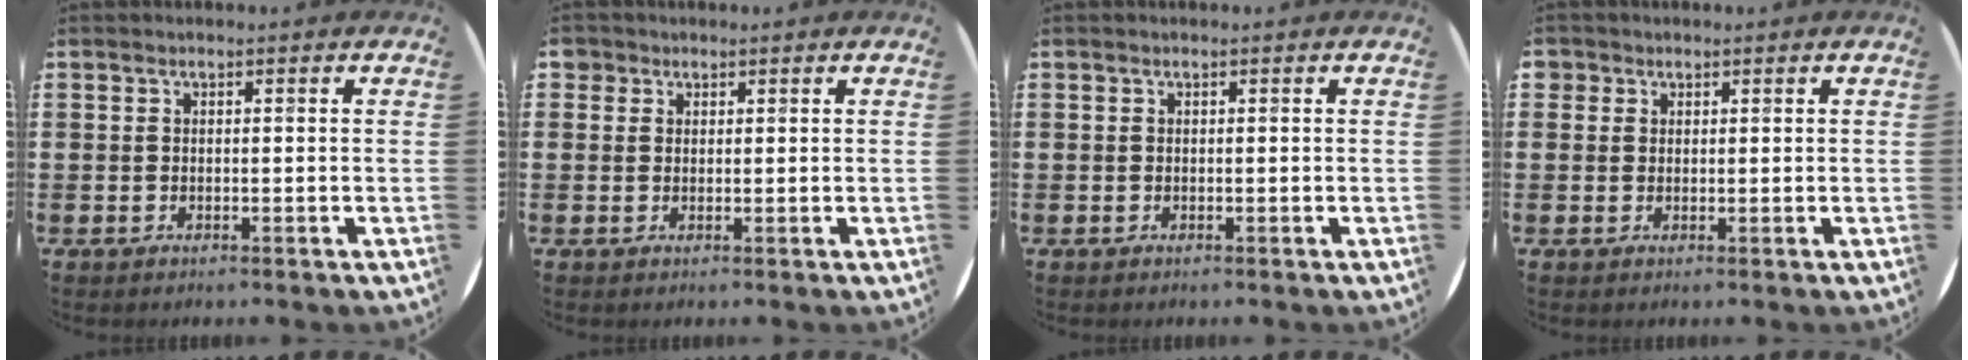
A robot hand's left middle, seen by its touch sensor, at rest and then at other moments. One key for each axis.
{"total": 1.4, "fx": 1.1, "fy": 1.0, "fz": 0.1, "tx": 0.005, "ty": 0.003, "tz": 0.018}
{"total": 0.0}
{"total": 1.2, "fx": 0.8, "fy": 0.9, "fz": 0.0, "tx": 0.006, "ty": 0.000, "tz": 0.014}